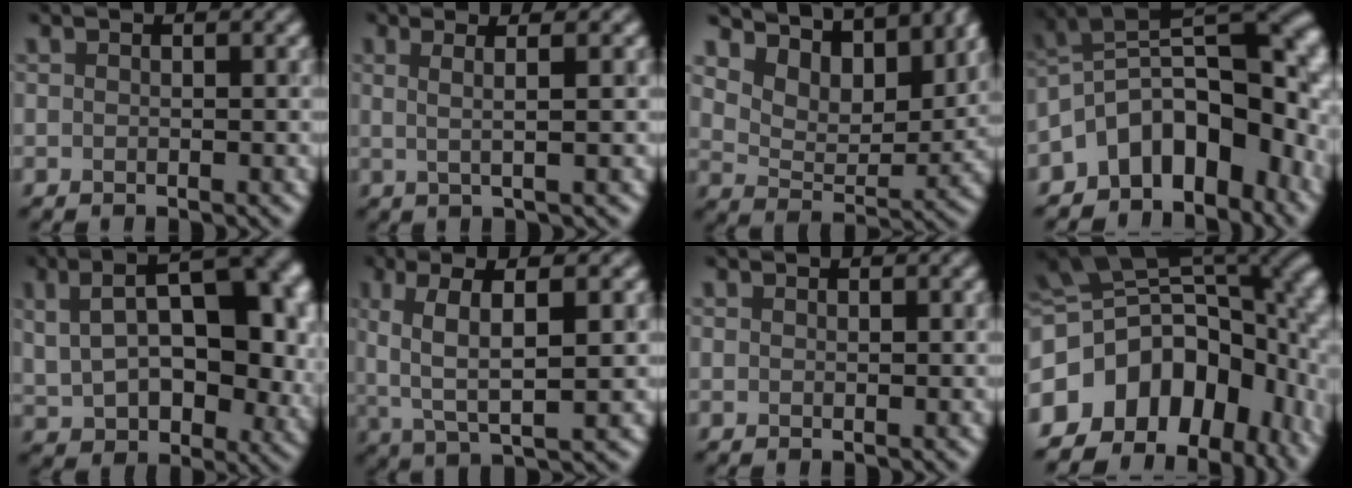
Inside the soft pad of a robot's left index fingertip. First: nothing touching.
{"total": 1.6, "force": [0.1, -0.8, 1.3], "torque": [-0.046, -0.011, 0.019]}
{"total": 7.6, "force": [6.9, 2.1, 2.6], "torque": [-0.090, -0.019, 0.149]}
{"total": 10.4, "force": [-5.6, 5.3, 7.1], "torque": [-0.104, 0.003, -0.063]}
{"total": 9.9, "force": [1.8, 5.6, 8.0], "torque": [-0.147, -0.018, 0.082]}
{"total": 4.8, "force": [0.7, 0.7, 4.7], "torque": [-0.122, -0.011, 0.052]}
{"total": 1.3, "force": [-0.3, -0.8, -0.9], "torque": [0.004, -0.016, 0.015]}
{"total": 14.4, "force": [-5.1, 9.7, 9.3], "torque": [-0.173, -0.012, -0.050]}